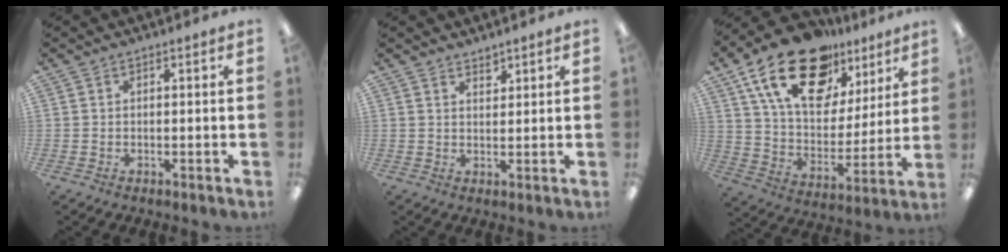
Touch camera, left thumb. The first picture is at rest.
{"total": 2.4, "force": [2.2, 0.9, 0.2], "torque": [0.010, -0.017, 0.039]}
{"total": 23.1, "force": [14.5, 12.4, 13.0], "torque": [-0.220, -0.070, 0.258]}